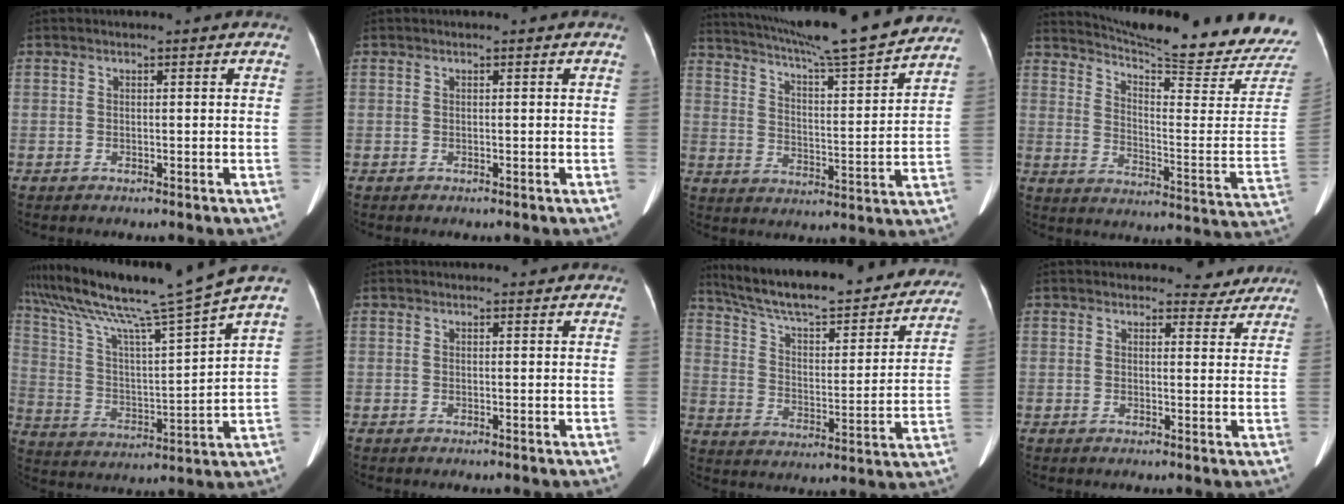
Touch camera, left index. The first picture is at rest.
{"total": 0.0}
{"total": 23.8, "force": [21.0, 0.9, 11.2], "torque": [-0.192, -0.014, 0.298]}
{"total": 23.5, "force": [22.3, -0.3, 7.2], "torque": [-0.118, -0.128, 0.278]}
{"total": 17.4, "force": [14.3, -2.6, 9.6], "torque": [-0.177, -0.015, 0.244]}
{"total": 0.6, "force": [0.6, 0.1, 0.1], "torque": [-0.010, -0.002, 0.007]}
{"total": 30.7, "force": [26.5, 6.4, 14.2], "torque": [-0.229, -0.027, 0.354]}
{"total": 3.7, "force": [3.4, 1.5, -0.1], "torque": [0.009, -0.012, 0.027]}